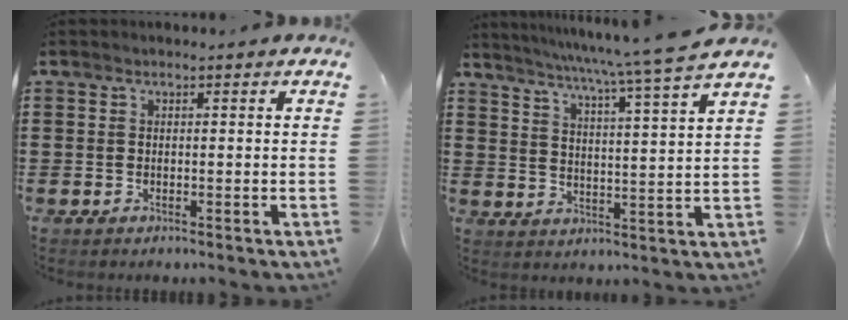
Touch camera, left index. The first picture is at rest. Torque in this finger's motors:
{"motor_torque": [1.28, -0.86, 0.06, -0.06]}